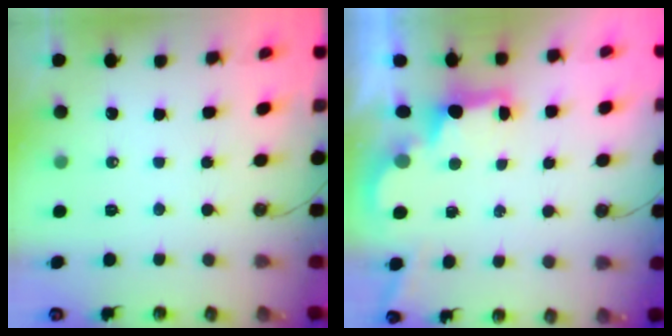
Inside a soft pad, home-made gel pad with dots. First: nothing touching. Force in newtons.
{"total": 2.6, "press": 2.5, "slide": 0.8}